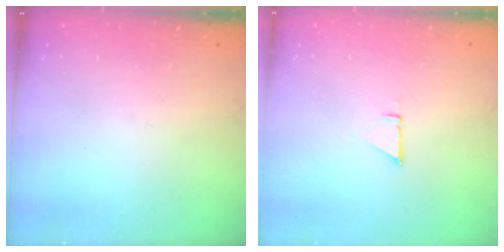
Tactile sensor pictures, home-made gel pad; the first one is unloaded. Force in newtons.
{"total": 1.9, "press": 1.9, "slide": 0.0}